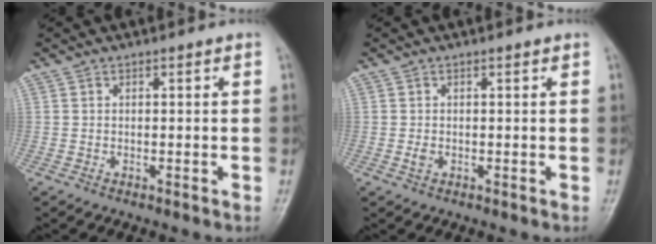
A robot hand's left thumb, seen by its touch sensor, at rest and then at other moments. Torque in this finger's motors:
{"motor_torque": [-0.01, 0.00, 0.08, -0.01, 0.00]}